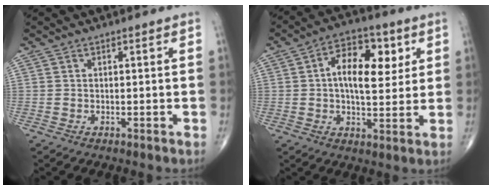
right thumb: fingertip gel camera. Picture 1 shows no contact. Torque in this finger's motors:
{"motor_torque": [-0.53, 1.09, 0.12, -0.03, 0.11]}